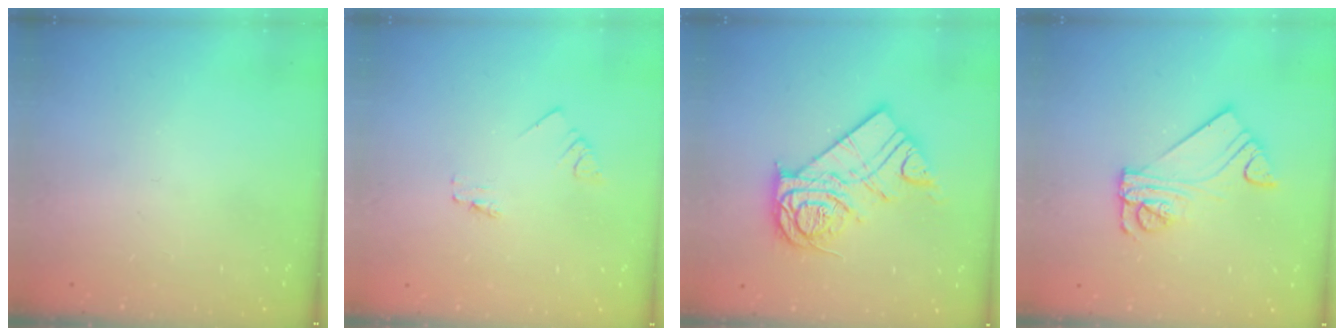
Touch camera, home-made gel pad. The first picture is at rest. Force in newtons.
{"total": 0.0}
{"total": 16.1, "press": 16.1, "slide": 1.4}
{"total": 9.3, "press": 9.3, "slide": 0.9}